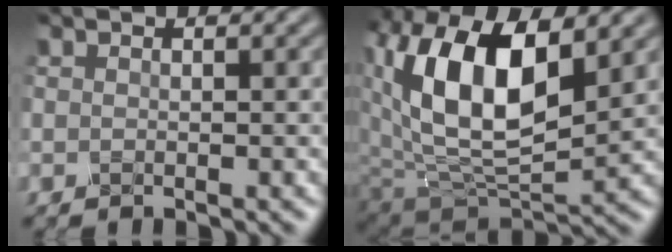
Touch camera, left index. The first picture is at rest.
{"total": 11.7, "force": [3.3, 6.5, 9.2], "torque": [-0.163, -0.004, 0.060]}